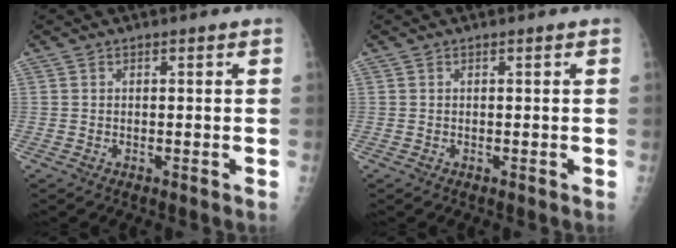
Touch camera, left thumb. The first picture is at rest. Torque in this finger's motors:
{"motor_torque": [0.02, 0.02, -0.06, -0.05, 0.00]}